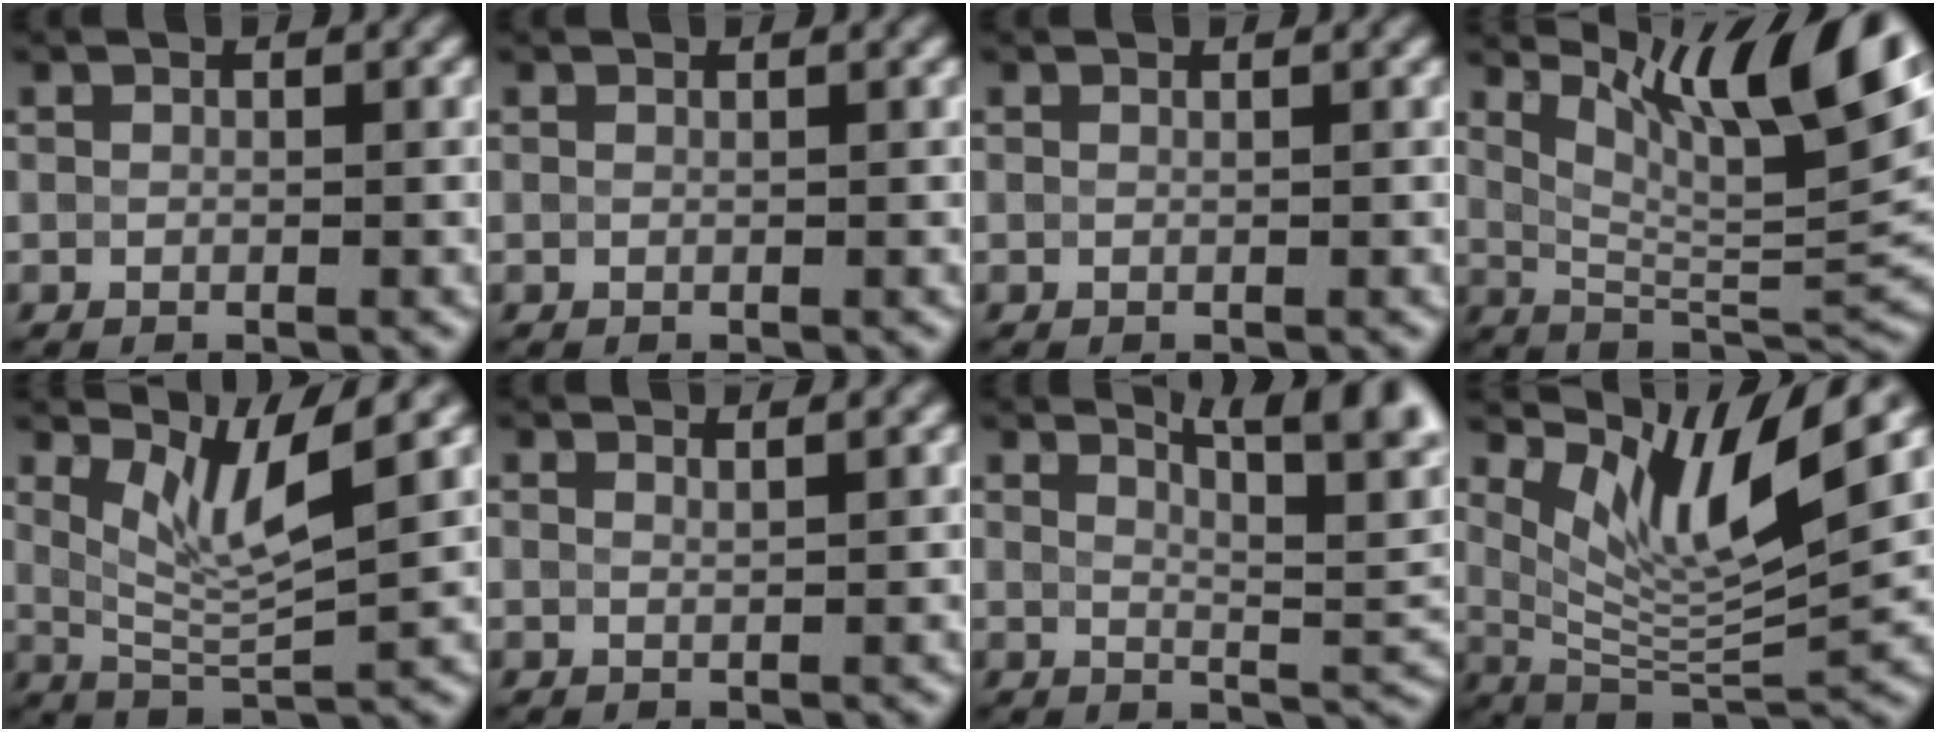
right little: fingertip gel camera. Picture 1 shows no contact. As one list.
[{"total": 0.0}, {"total": 0.0}, {"total": 12.5, "force": [6.8, 3.4, 10.0], "torque": [-0.143, 0.007, 0.115]}, {"total": 5.1, "force": [2.8, 0.9, 4.2], "torque": [-0.078, -0.010, 0.055]}, {"total": 1.5, "force": [1.3, 0.5, 0.6], "torque": [0.004, 0.009, 0.001]}, {"total": 8.5, "force": [5.1, 2.4, 6.4], "torque": [-0.054, 0.022, 0.066]}, {"total": 8.4, "force": [4.6, 2.0, 6.8], "torque": [-0.119, -0.017, 0.091]}]